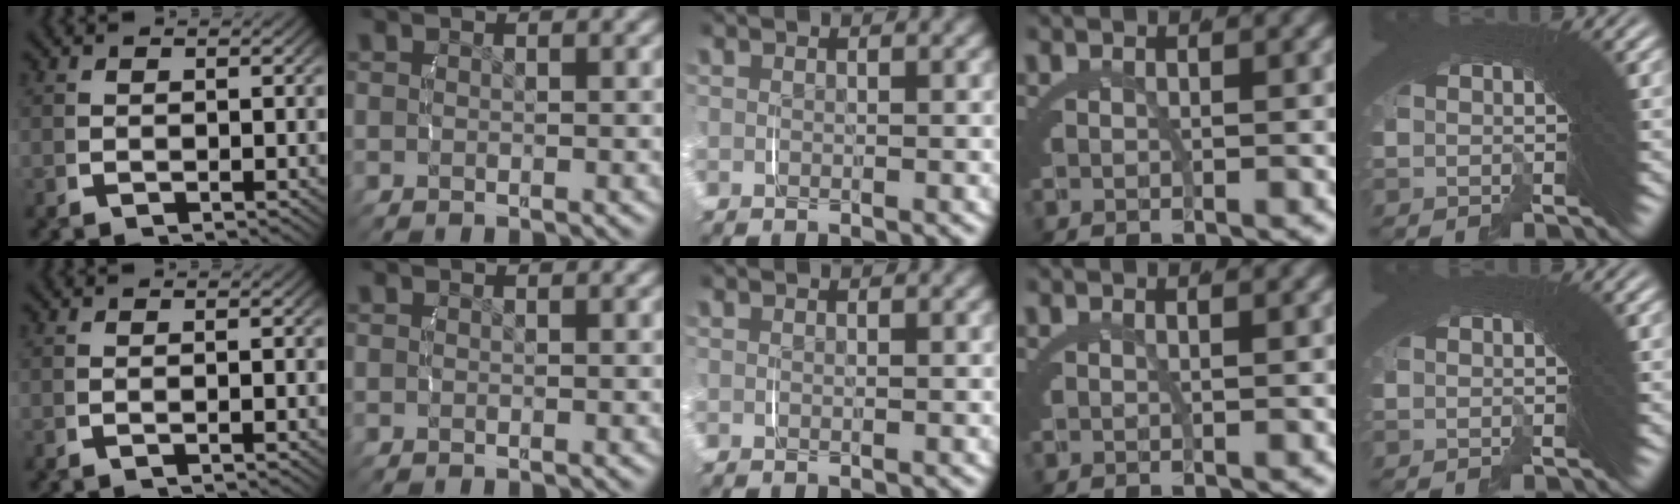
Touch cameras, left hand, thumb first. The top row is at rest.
{"thumb": {"total": 0.7, "force": [-0.2, 0.0, 0.7], "torque": [-0.014, 0.005, -0.006]}, "ring": {"total": 0.5, "force": [0.4, 0.0, 0.3], "torque": [-0.005, 0.002, 0.008]}}